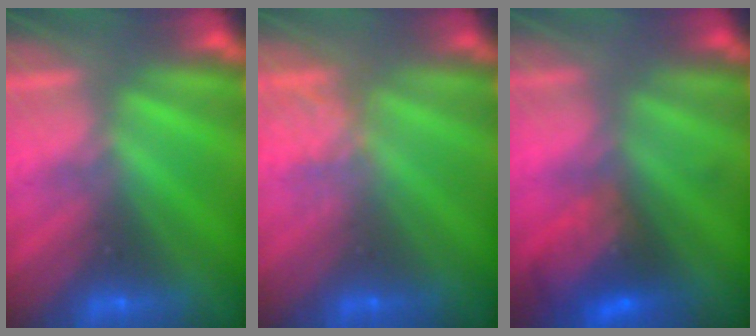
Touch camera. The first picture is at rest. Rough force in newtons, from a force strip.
{"total": 1.8}
{"total": 7.9}